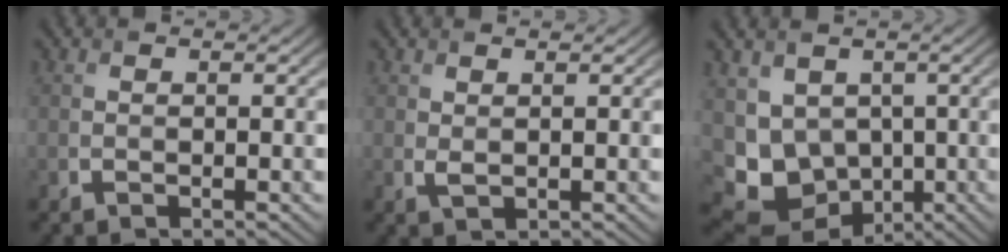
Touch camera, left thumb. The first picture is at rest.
{"total": 1.0, "force": [0.6, 0.4, 0.7], "torque": [-0.022, -0.003, 0.015]}
{"total": 8.2, "force": [0.0, 7.0, 4.3], "torque": [-0.097, -0.034, 0.011]}